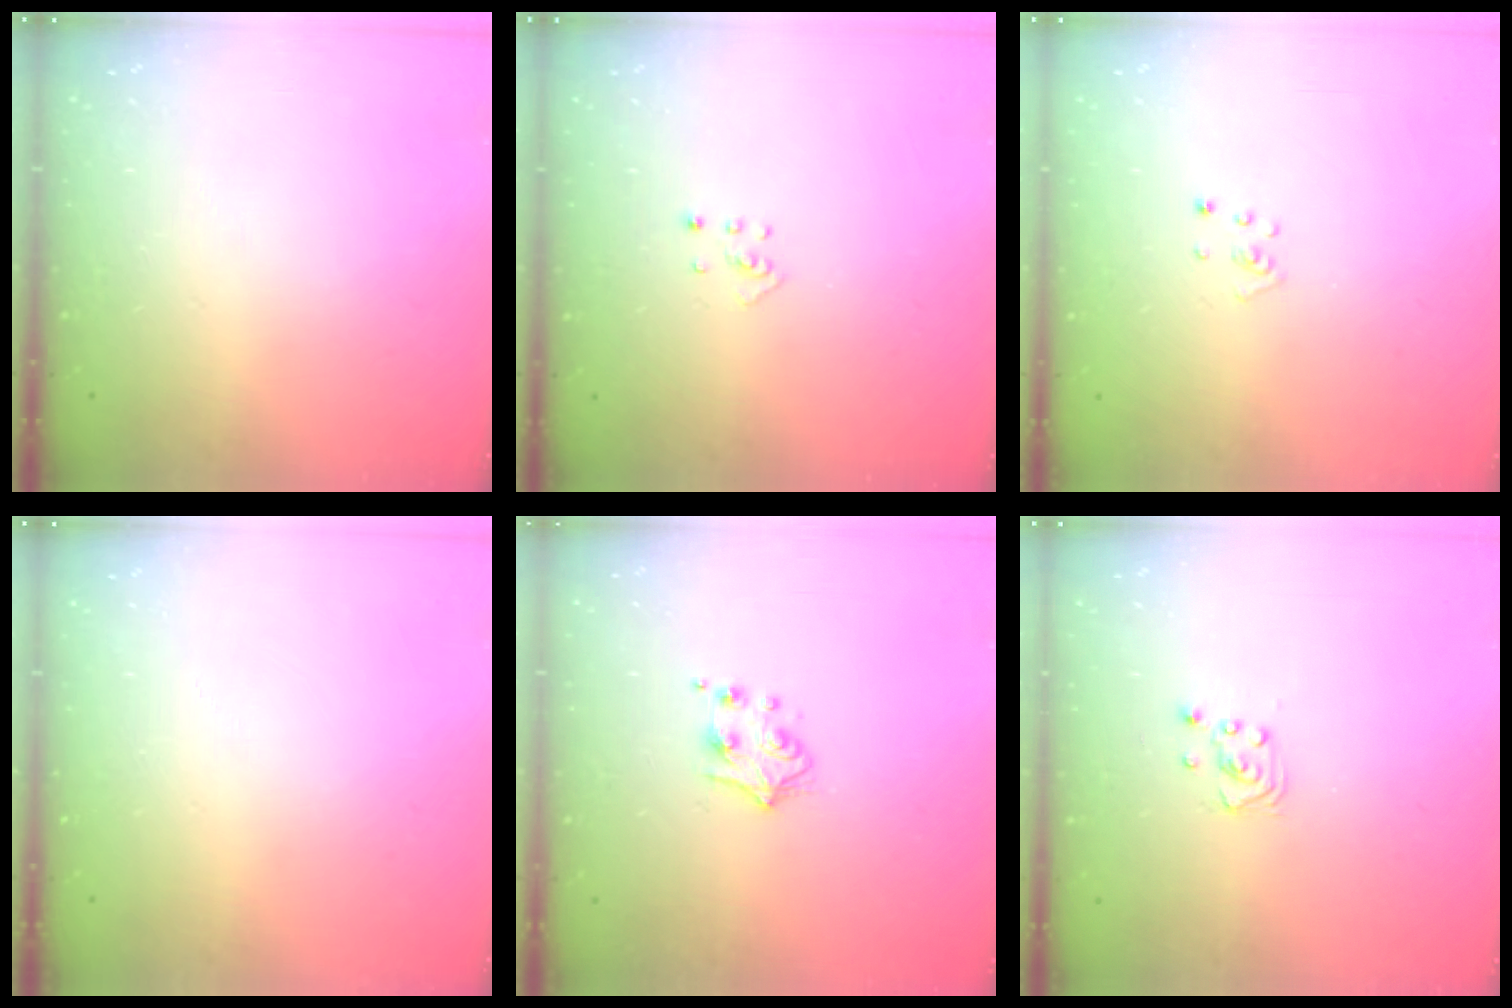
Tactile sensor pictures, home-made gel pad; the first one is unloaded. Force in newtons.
{"total": 2.5, "press": 2.4, "slide": 0.5}
{"total": 2.2, "press": 2.2, "slide": 0.2}
{"total": 0.0}
{"total": 5.0, "press": 4.9, "slide": 0.6}
{"total": 2.1, "press": 2.1, "slide": 0.2}